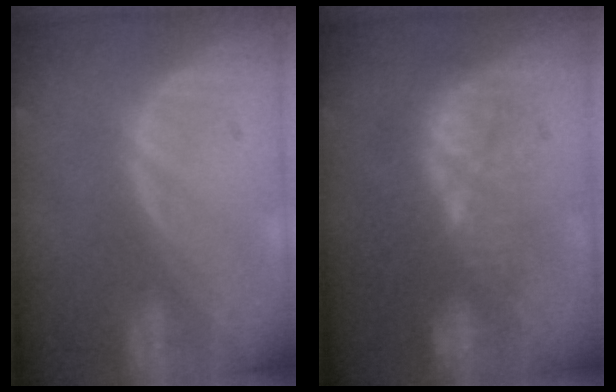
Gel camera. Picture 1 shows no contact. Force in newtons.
{"total": 9.3, "press": 8.9, "slide": 2.5}